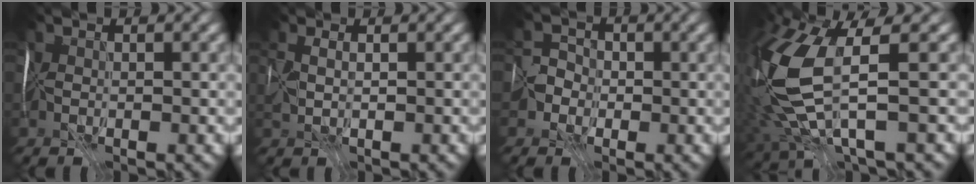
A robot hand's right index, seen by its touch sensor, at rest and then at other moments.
{"total": 1.0, "force": [0.9, 0.2, 0.2], "torque": [0.004, 0.015, 0.026]}
{"total": 1.6, "force": [-0.9, 1.3, -0.4], "torque": [0.032, 0.007, -0.017]}
{"total": 8.9, "force": [1.5, 2.9, 8.3], "torque": [-0.220, -0.021, 0.041]}